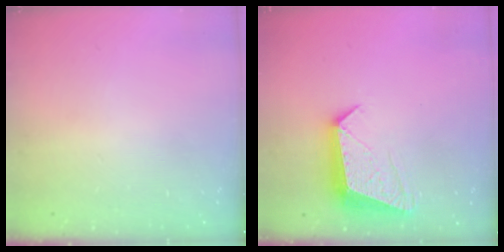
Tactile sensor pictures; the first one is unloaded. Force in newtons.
{"total": 12.1, "press": 12.1, "slide": 1.0}